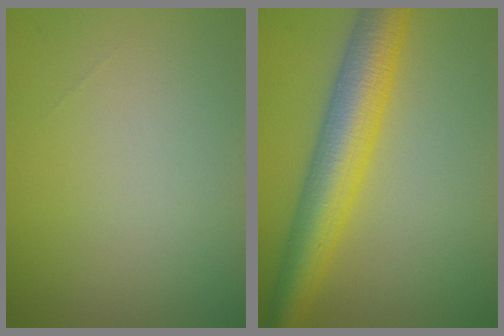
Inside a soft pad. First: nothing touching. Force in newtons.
{"total": 7.6, "press": 7.6, "slide": 0.1}